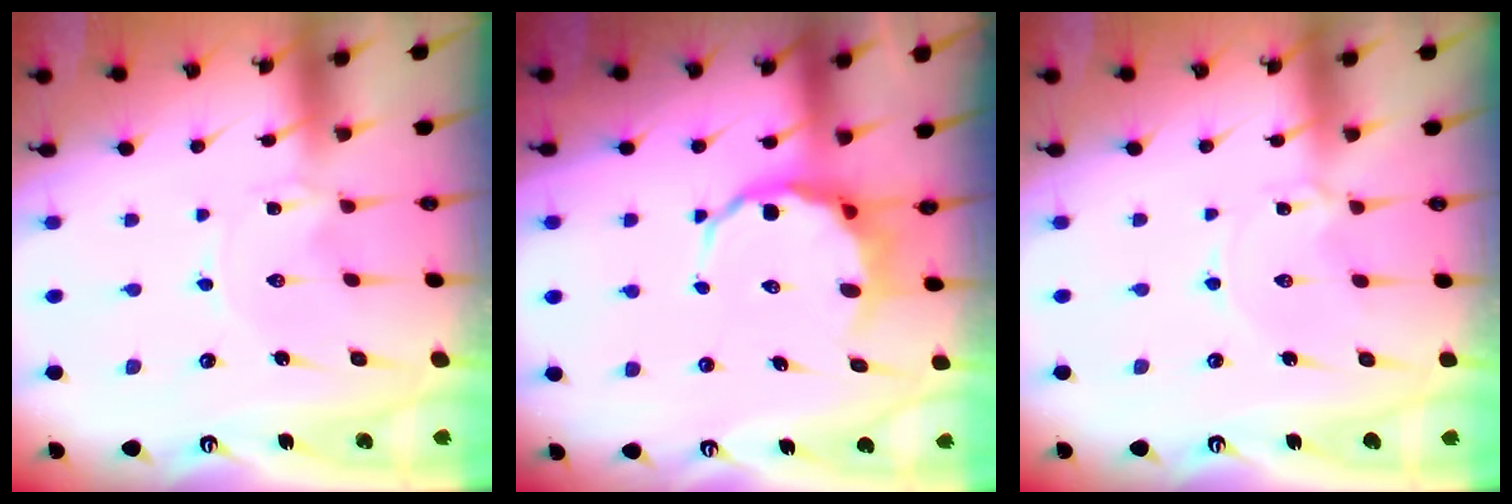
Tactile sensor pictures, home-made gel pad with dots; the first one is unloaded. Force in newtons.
{"total": 6.0, "press": 5.7, "slide": 1.7}
{"total": 1.9, "press": 1.9, "slide": 0.4}